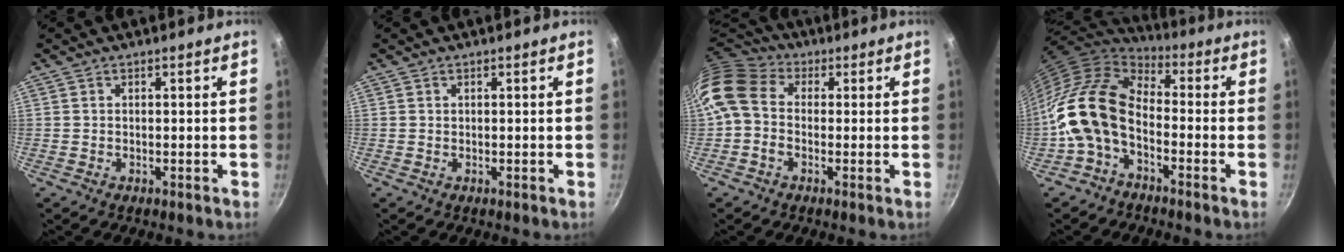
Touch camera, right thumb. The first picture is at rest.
{"total": 0.0}
{"total": 10.9, "force": [0.1, 8.5, 6.8], "torque": [-0.130, 0.027, -0.016]}
{"total": 14.8, "force": [-4.3, 9.2, 10.7], "torque": [-0.185, 0.049, -0.108]}